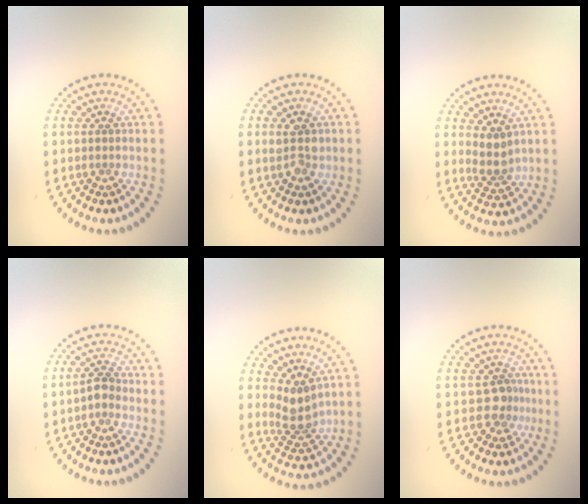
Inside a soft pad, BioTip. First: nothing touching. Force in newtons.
{"total": 2.0, "press": 1.9, "slide": 0.4}
{"total": 2.2, "press": 1.7, "slide": 1.3}
{"total": 1.6, "press": 1.4, "slide": 0.8}
{"total": 2.8, "press": 2.1, "slide": 1.8}
{"total": 2.2, "press": 1.7, "slide": 1.4}